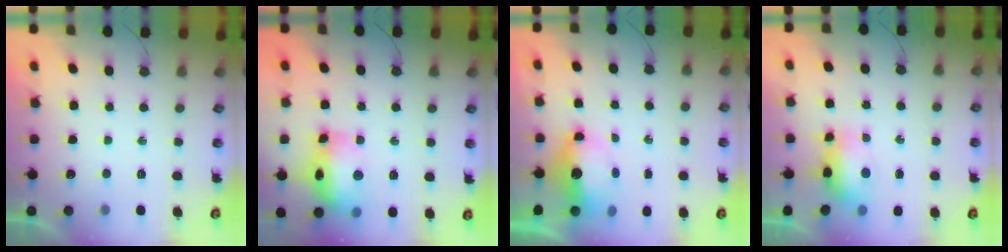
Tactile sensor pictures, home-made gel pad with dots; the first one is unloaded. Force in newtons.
{"total": 15.0, "press": 14.9, "slide": 1.3}
{"total": 7.8, "press": 7.7, "slide": 1.4}
{"total": 7.6, "press": 7.4, "slide": 1.3}